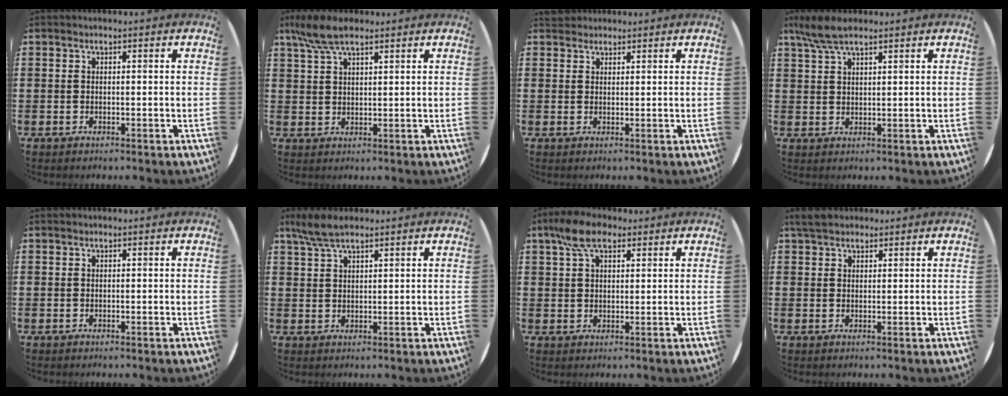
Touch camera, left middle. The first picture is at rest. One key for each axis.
{"total": 5.8, "fx": 4.3, "fy": 1.7, "fz": 3.5, "tx": -0.077, "ty": 0.000, "tz": 0.079}
{"total": 1.7, "fx": 1.6, "fy": 0.6, "fz": 0.0, "tx": -0.003, "ty": 0.006, "tz": 0.032}
{"total": 4.9, "fx": 3.7, "fy": 1.3, "fz": 3.0, "tx": -0.066, "ty": 0.002, "tz": 0.068}
{"total": 0.0}
{"total": 4.6, "fx": 3.5, "fy": 1.1, "fz": 2.7, "tx": -0.060, "ty": 0.002, "tz": 0.065}
{"total": 6.3, "fx": 4.1, "fy": 3.1, "fz": 3.7, "tx": -0.076, "ty": 0.007, "tz": 0.073}
{"total": 3.0, "fx": 2.6, "fy": 1.1, "fz": 1.0, "tx": -0.019, "ty": 0.001, "tz": 0.048}